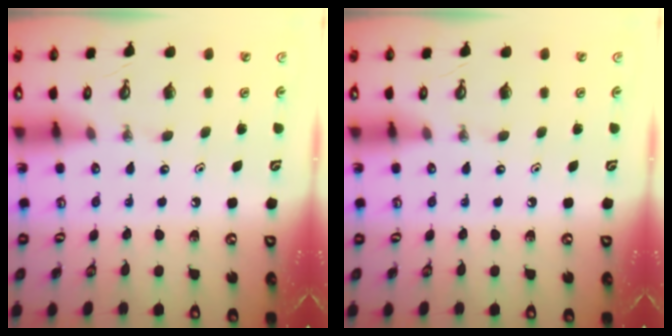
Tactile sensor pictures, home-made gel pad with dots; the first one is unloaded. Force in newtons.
{"total": 0.0}